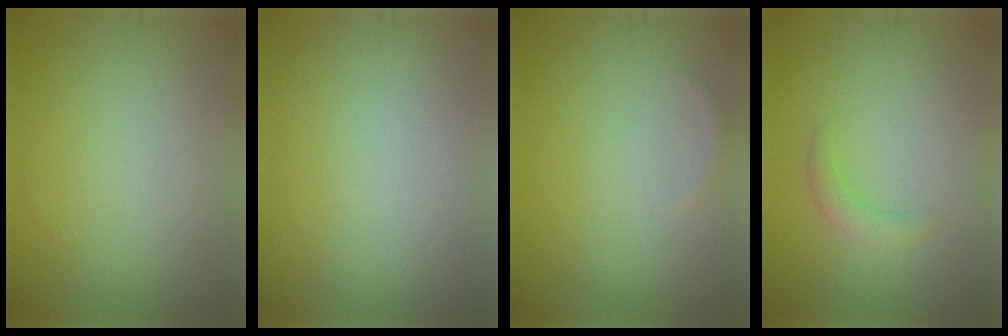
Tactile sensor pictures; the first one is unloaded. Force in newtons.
{"total": 0.0}
{"total": 0.6, "press": 0.6, "slide": 0.0}
{"total": 1.5, "press": 1.5, "slide": 0.2}